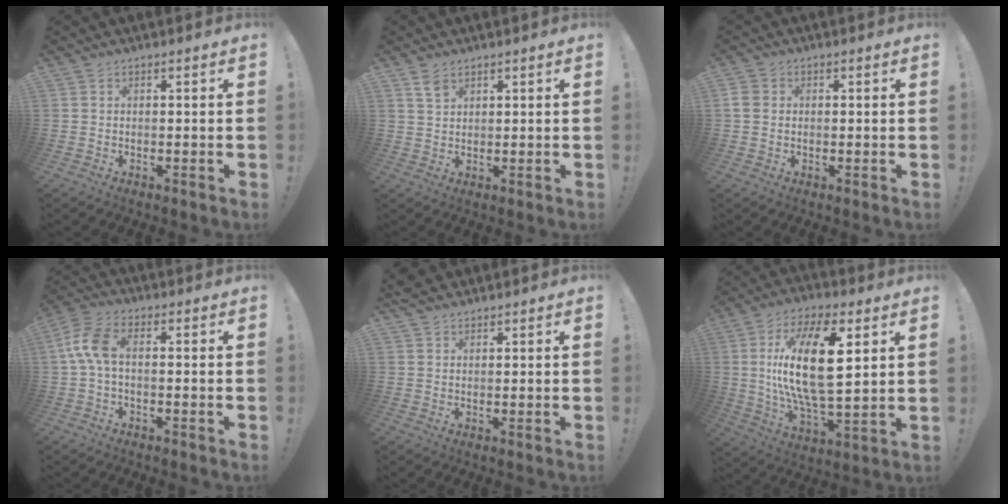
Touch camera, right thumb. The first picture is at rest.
{"total": 3.7, "force": [2.4, 2.3, 1.5], "torque": [-0.019, -0.013, 0.045]}
{"total": 3.3, "force": [0.1, 2.9, 1.5], "torque": [-0.033, 0.006, 0.002]}
{"total": 8.0, "force": [0.6, 3.8, 7.1], "torque": [-0.153, 0.009, 0.017]}
{"total": 2.3, "force": [2.0, 1.0, 0.5], "torque": [-0.011, -0.010, 0.039]}
{"total": 21.1, "force": [4.3, 8.3, 18.9], "torque": [-0.367, -0.010, 0.062]}